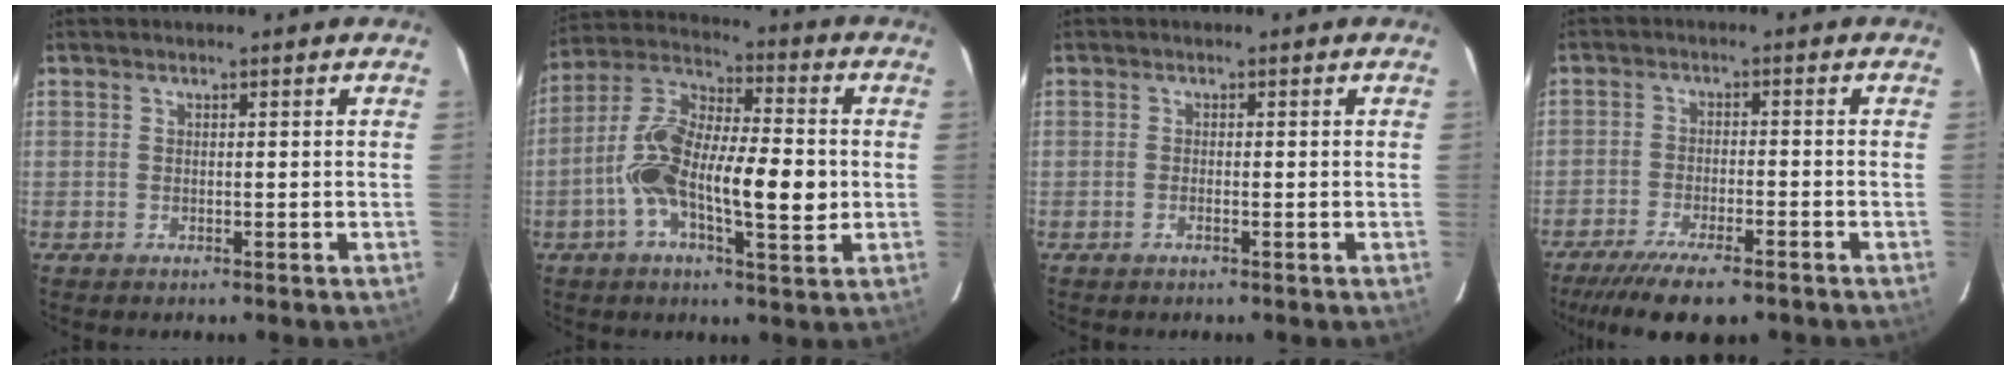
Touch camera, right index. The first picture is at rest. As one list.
[{"total": 16.0, "force": [-2.2, 4.8, 15.1], "torque": [-0.287, 0.019, -0.044]}, {"total": 0.6, "force": [-0.3, 0.1, 0.5], "torque": [-0.011, 0.000, -0.005]}, {"total": 9.8, "force": [-7.5, 2.2, 5.9], "torque": [-0.093, -0.017, -0.121]}]